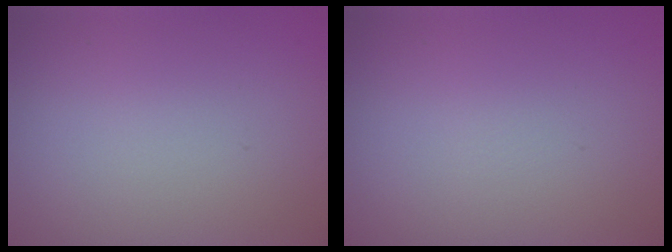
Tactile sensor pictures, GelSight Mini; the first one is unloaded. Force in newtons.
{"total": 0.0}